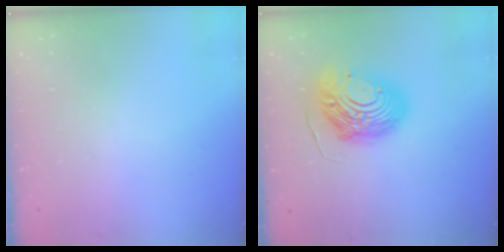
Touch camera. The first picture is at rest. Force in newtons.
{"total": 14.9, "press": 14.9, "slide": 1.5}